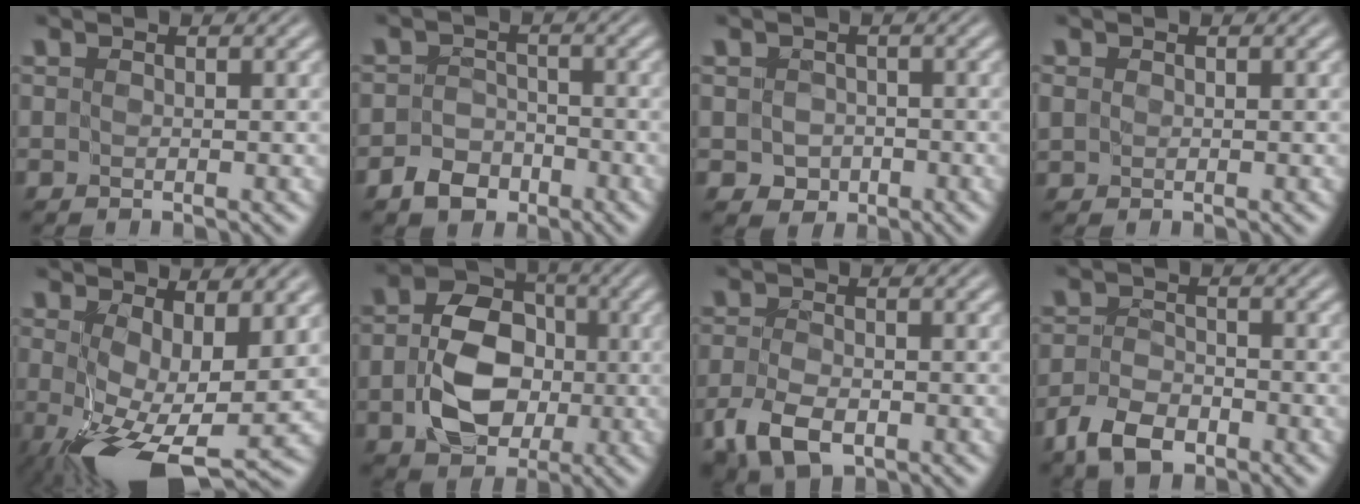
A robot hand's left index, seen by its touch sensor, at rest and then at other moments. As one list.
[{"total": 2.9, "force": [-2.0, 1.9, 0.6], "torque": [-0.006, 0.002, -0.039]}, {"total": 1.9, "force": [-0.7, 1.7, 0.5], "torque": [-0.003, -0.005, -0.010]}, {"total": 0.5, "force": [0.0, 0.5, 0.2], "torque": [-0.002, 0.001, 0.000]}, {"total": 10.3, "force": [-1.4, 4.6, 9.1], "torque": [-0.165, -0.022, -0.013]}, {"total": 7.7, "force": [-1.1, 5.8, 4.9], "torque": [-0.098, -0.005, -0.015]}, {"total": 4.0, "force": [-2.1, 2.2, 2.5], "torque": [-0.058, -0.008, -0.043]}, {"total": 3.8, "force": [-2.7, 2.0, 1.8], "torque": [-0.034, -0.003, -0.058]}]